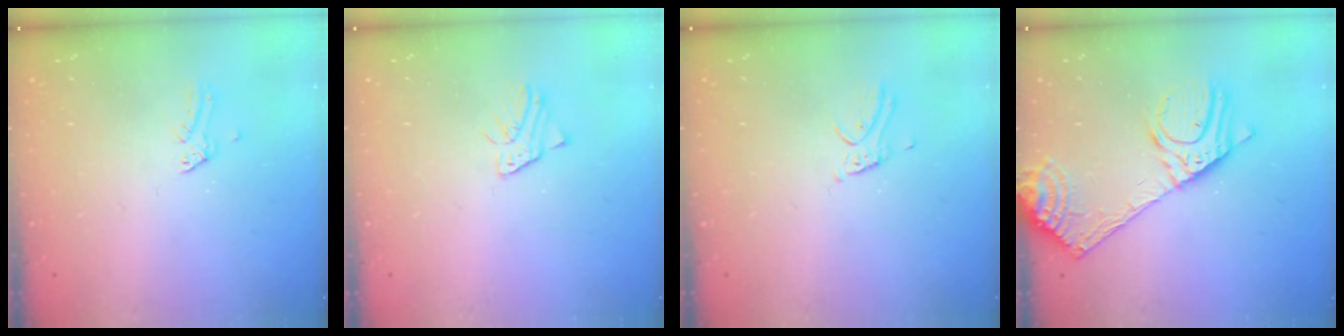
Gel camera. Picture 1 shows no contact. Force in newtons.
{"total": 1.6, "press": 1.6, "slide": 0.2}
{"total": 3.6, "press": 3.5, "slide": 0.3}
{"total": 15.6, "press": 15.3, "slide": 3.1}